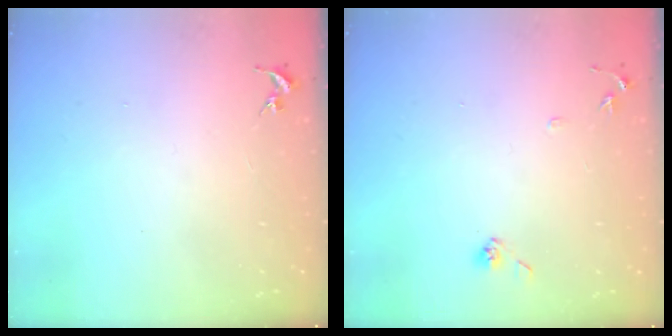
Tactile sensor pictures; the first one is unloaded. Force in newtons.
{"total": 6.3, "press": 6.2, "slide": 1.0}